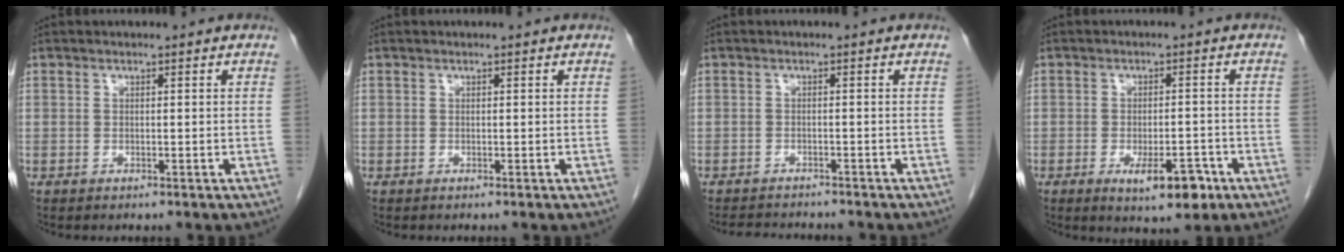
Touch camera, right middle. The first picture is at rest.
{"total": 0.0}
{"total": 5.4, "force": [-5.2, 0.9, 1.3], "torque": [-0.018, -0.007, -0.077]}
{"total": 6.3, "force": [-3.2, 2.2, 5.0], "torque": [-0.074, -0.005, -0.039]}